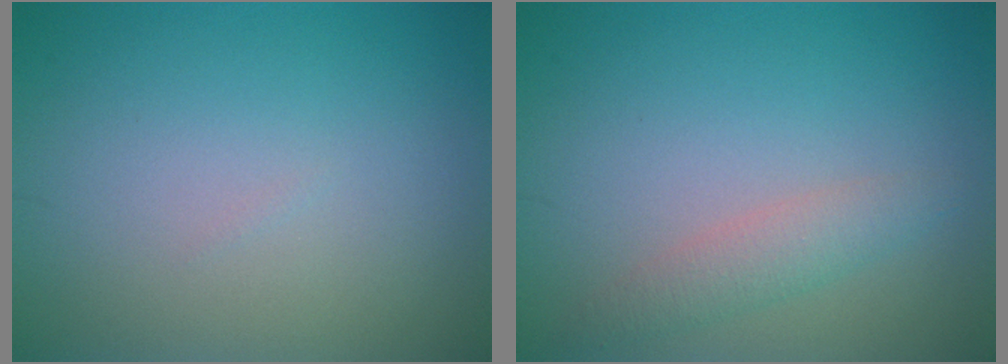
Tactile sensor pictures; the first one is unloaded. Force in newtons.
{"total": 2.0, "press": 2.0, "slide": 0.1}